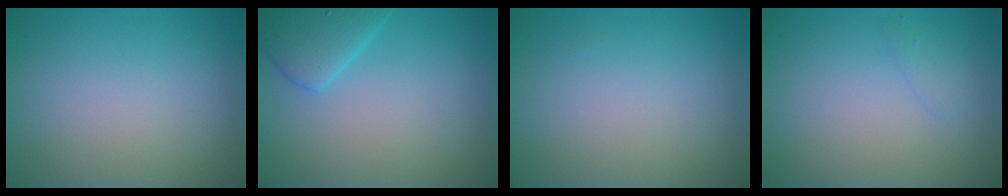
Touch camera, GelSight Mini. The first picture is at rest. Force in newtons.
{"total": 3.1, "press": 3.1, "slide": 0.3}
{"total": 0.0}
{"total": 0.8, "press": 0.8, "slide": 0.0}